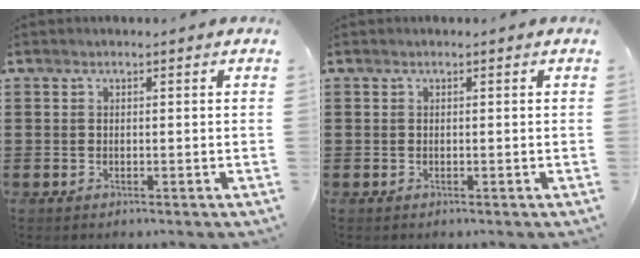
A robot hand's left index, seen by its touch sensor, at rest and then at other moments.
{"total": 0.0}